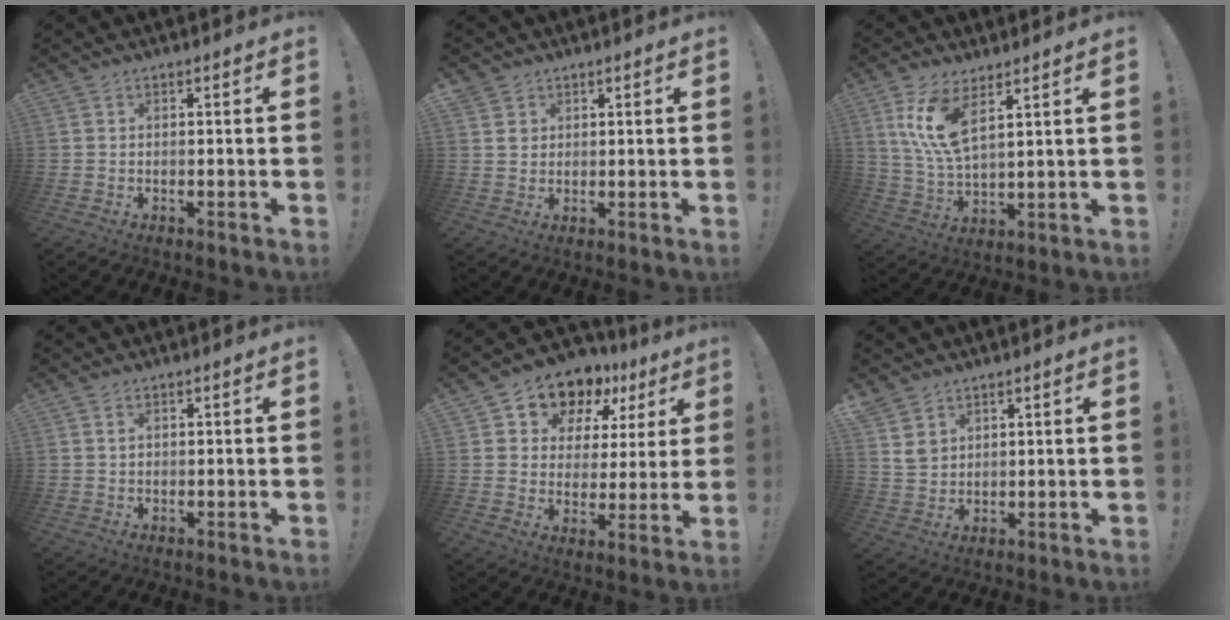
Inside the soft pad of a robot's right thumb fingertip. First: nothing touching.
{"total": 4.3, "force": [2.2, 3.6, 0.5], "torque": [0.000, -0.015, 0.042]}
{"total": 11.6, "force": [6.1, 4.6, 8.8], "torque": [-0.173, -0.026, 0.109]}
{"total": 1.0, "force": [0.4, 0.7, 0.6], "torque": [-0.011, 0.002, 0.006]}
{"total": 11.8, "force": [8.6, 7.0, 3.9], "torque": [-0.064, -0.068, 0.155]}
{"total": 6.0, "force": [3.8, 4.2, 1.8], "torque": [-0.026, -0.021, 0.075]}